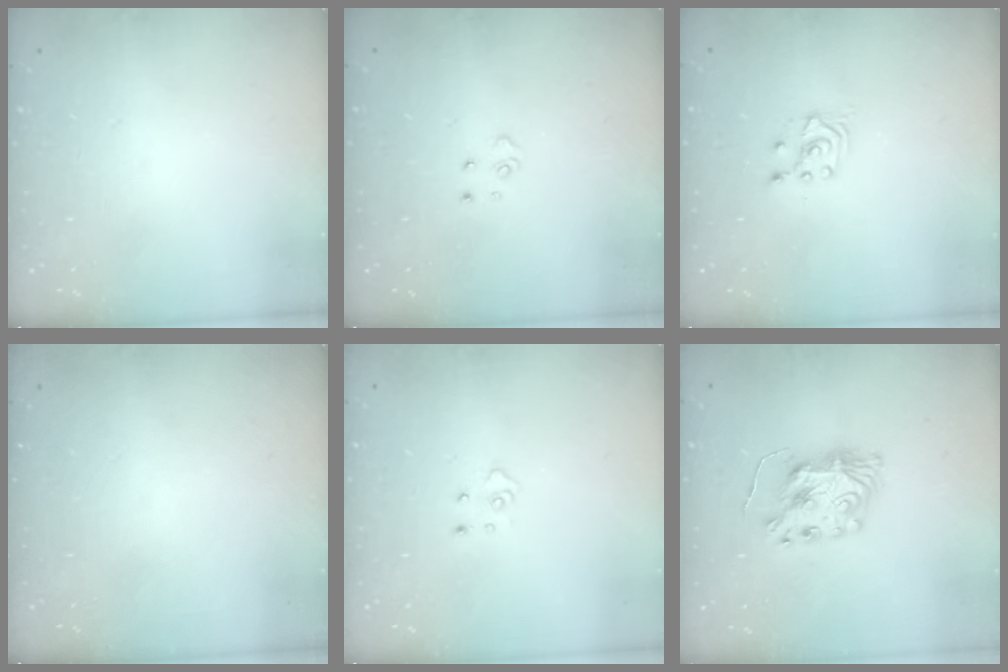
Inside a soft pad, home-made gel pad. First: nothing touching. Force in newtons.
{"total": 2.6, "press": 2.6, "slide": 0.3}
{"total": 2.5, "press": 2.4, "slide": 0.7}
{"total": 0.0}
{"total": 3.7, "press": 3.7, "slide": 0.3}
{"total": 8.6, "press": 8.6, "slide": 0.5}